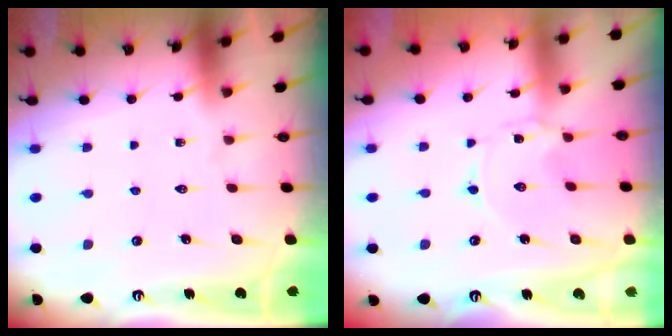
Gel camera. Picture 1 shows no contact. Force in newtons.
{"total": 0.0}